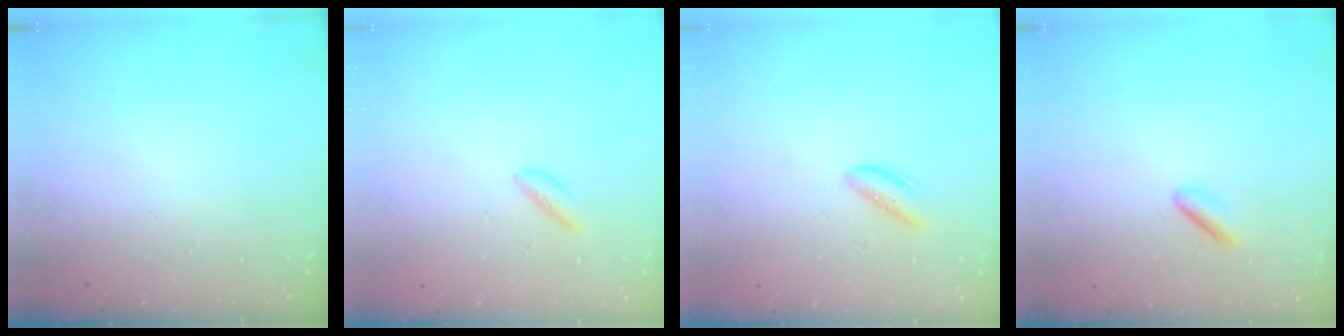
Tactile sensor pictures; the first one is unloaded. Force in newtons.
{"total": 1.4, "press": 1.3, "slide": 0.3}
{"total": 2.3, "press": 2.3, "slide": 0.3}
{"total": 1.8, "press": 1.6, "slide": 0.8}